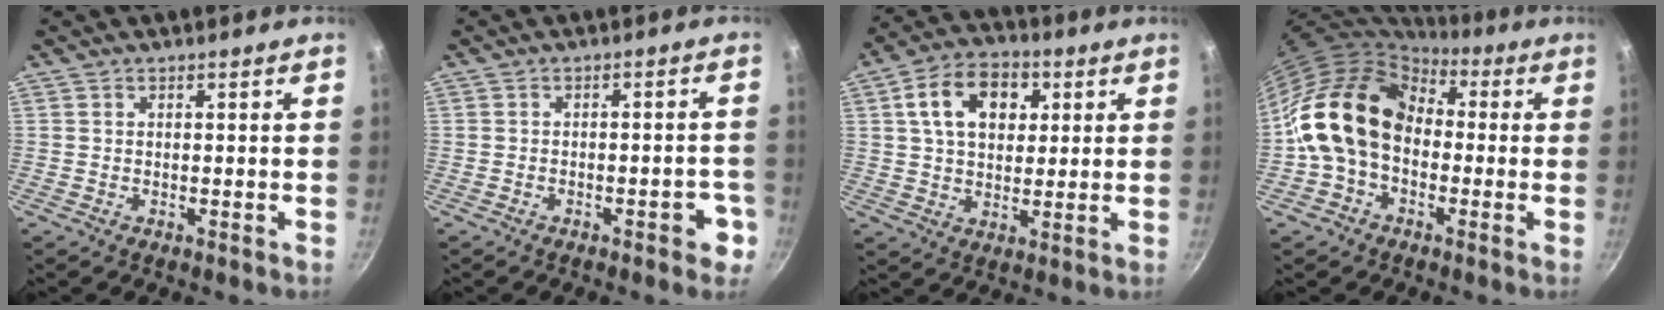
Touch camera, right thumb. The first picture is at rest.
{"total": 4.7, "force": [-2.3, 2.0, 3.6], "torque": [-0.026, 0.025, -0.025]}
{"total": 13.0, "force": [3.8, 8.9, 8.7], "torque": [-0.118, 0.007, 0.054]}
{"total": 15.9, "force": [-0.1, 12.0, 10.4], "torque": [-0.157, 0.039, -0.018]}